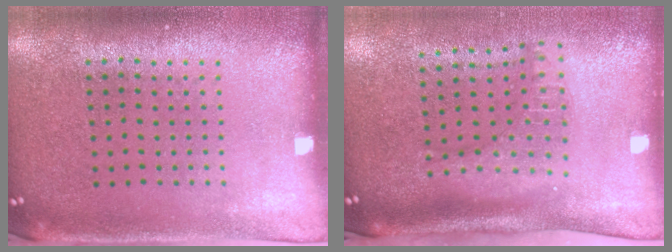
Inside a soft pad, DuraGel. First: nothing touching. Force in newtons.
{"total": 2.2, "press": 1.6, "slide": 1.5}